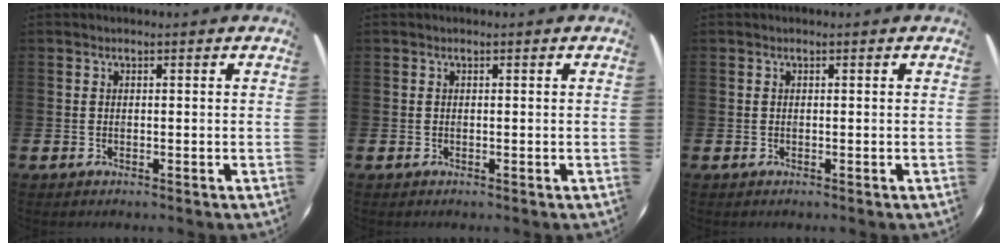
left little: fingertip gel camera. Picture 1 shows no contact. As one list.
[{"total": 0.0}, {"total": 0.0}]